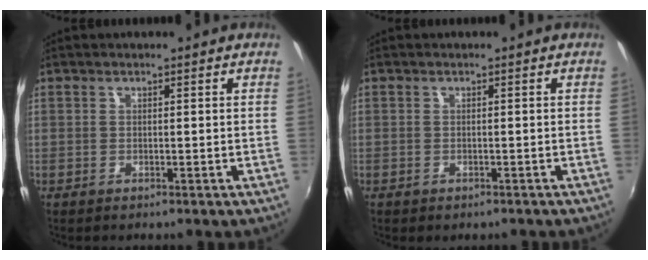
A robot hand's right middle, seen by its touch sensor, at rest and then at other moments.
{"total": 1.3, "force": [-1.0, 0.7, 0.4], "torque": [-0.011, -0.005, -0.012]}